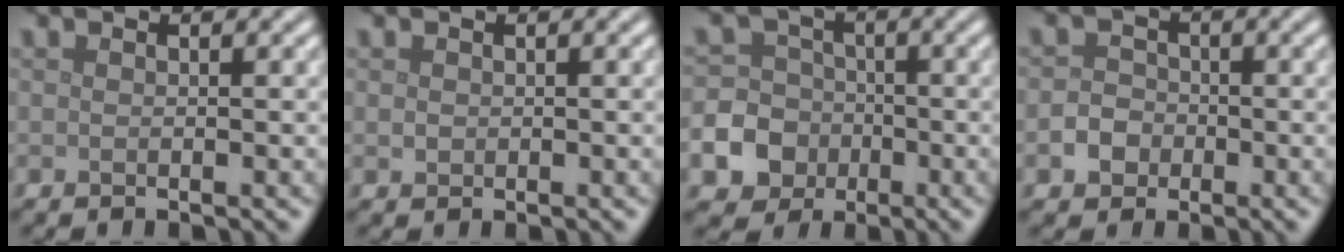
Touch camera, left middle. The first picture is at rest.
{"total": 0.6, "force": [0.1, 0.6, 0.2], "torque": [-0.001, -0.002, 0.002]}
{"total": 11.2, "force": [-4.3, 10.0, 2.5], "torque": [-0.075, -0.032, -0.095]}
{"total": 2.3, "force": [-0.8, 1.9, 0.9], "torque": [-0.005, 0.001, -0.022]}